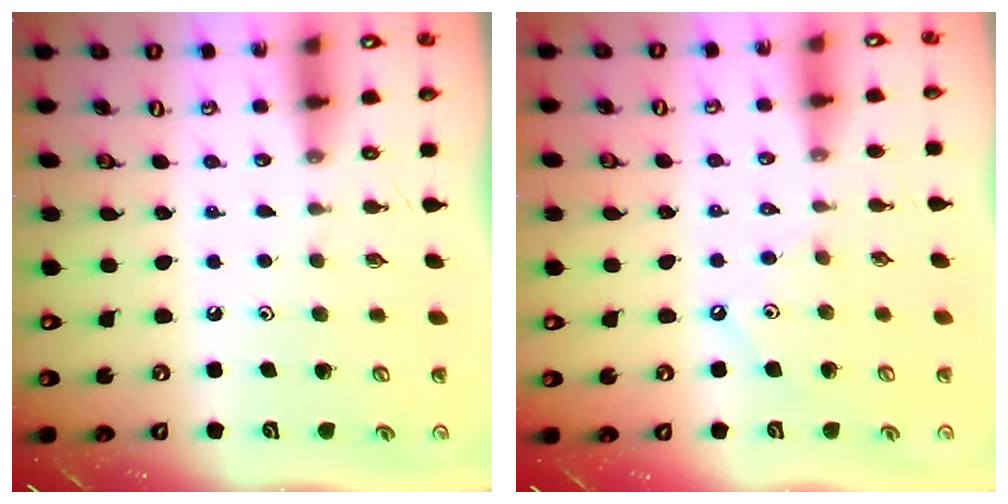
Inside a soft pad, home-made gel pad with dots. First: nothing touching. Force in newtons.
{"total": 2.4, "press": 2.3, "slide": 0.5}